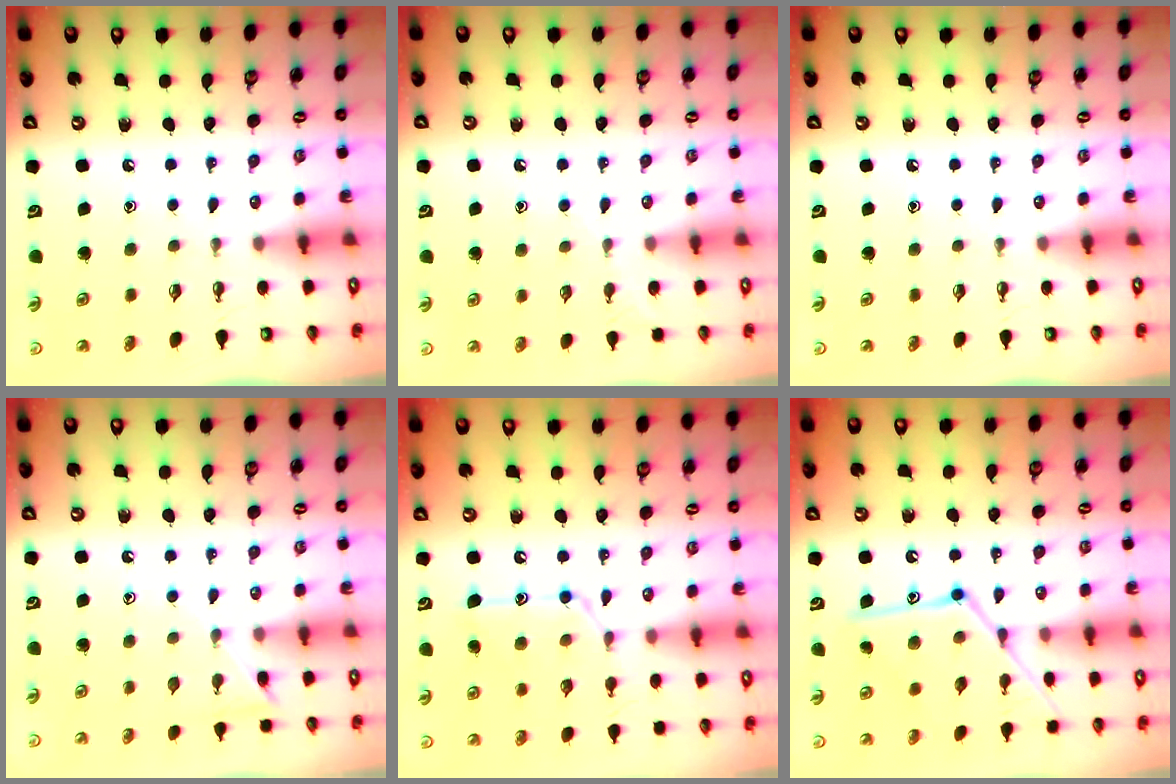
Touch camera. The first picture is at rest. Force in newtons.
{"total": 4.1, "press": 4.1, "slide": 0.4}
{"total": 0.0}
{"total": 6.7, "press": 6.7, "slide": 0.6}
{"total": 13.5, "press": 13.5, "slide": 0.8}
{"total": 14.5, "press": 14.4, "slide": 1.0}